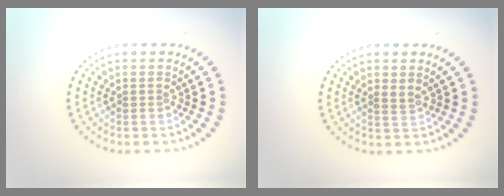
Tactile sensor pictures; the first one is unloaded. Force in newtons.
{"total": 0.9, "press": 0.8, "slide": 0.5}